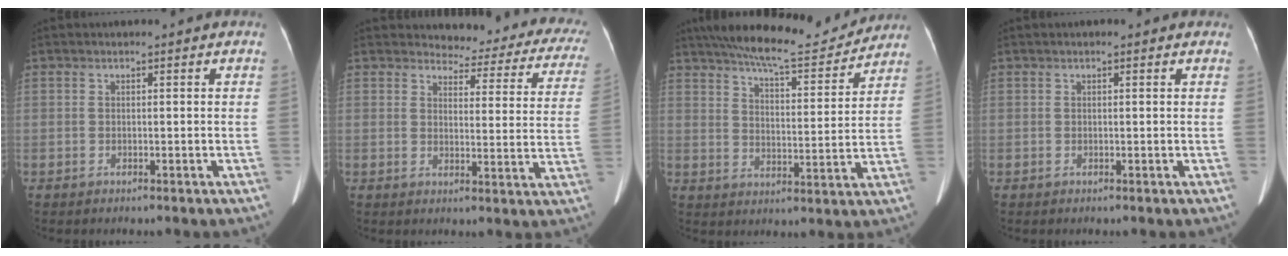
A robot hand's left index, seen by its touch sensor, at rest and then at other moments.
{"total": 15.4, "force": [14.3, 4.2, 4.0], "torque": [-0.012, -0.050, 0.131]}
{"total": 14.8, "force": [13.6, 1.9, 5.6], "torque": [-0.093, -0.003, 0.198]}
{"total": 0.9, "force": [0.6, 0.3, 0.6], "torque": [-0.012, 0.010, 0.005]}